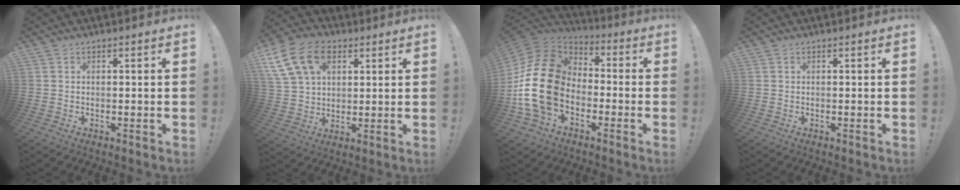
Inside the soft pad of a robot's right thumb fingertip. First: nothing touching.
{"total": 16.7, "force": [7.2, 11.5, 9.8], "torque": [-0.183, -0.022, 0.137]}
{"total": 21.6, "force": [-3.6, 15.2, 14.8], "torque": [-0.292, 0.031, -0.053]}
{"total": 0.0}